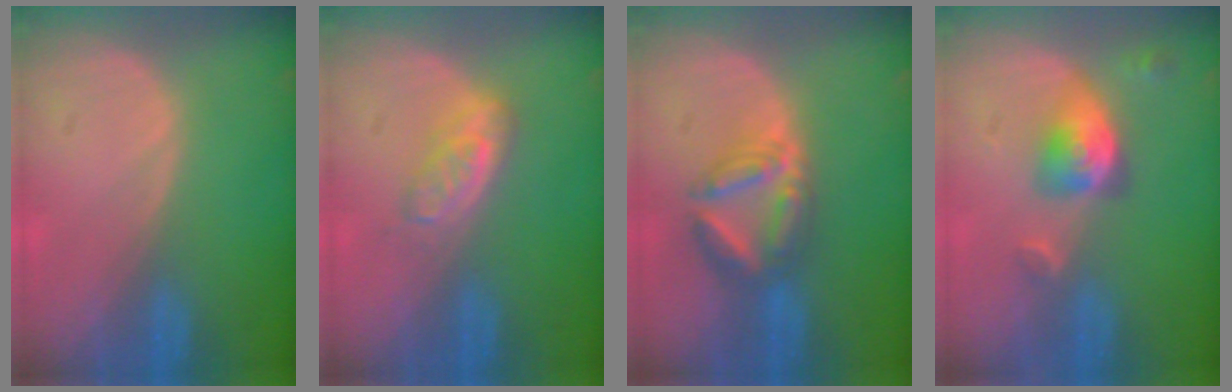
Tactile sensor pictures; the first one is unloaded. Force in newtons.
{"total": 4.3, "press": 4.0, "slide": 1.3}
{"total": 6.3, "press": 6.3, "slide": 0.4}
{"total": 5.2, "press": 4.7, "slide": 2.2}